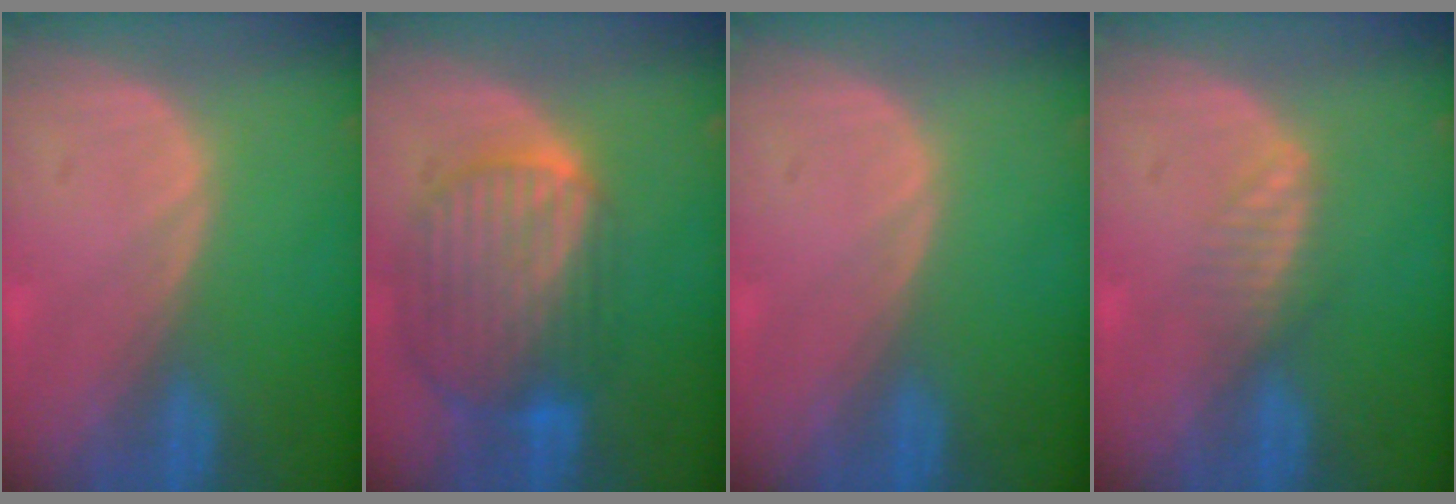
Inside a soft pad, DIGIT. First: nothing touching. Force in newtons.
{"total": 10.4, "press": 8.7, "slide": 5.6}
{"total": 0.0}
{"total": 2.3, "press": 2.3, "slide": 0.1}